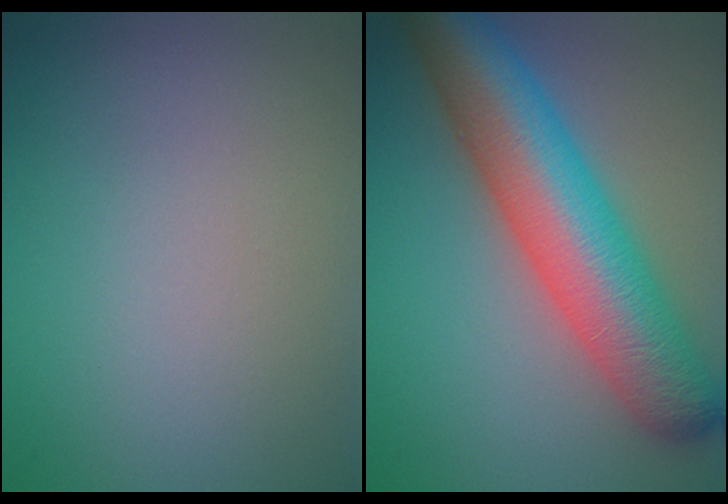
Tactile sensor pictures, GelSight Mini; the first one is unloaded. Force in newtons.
{"total": 10.5, "press": 10.5, "slide": 0.4}